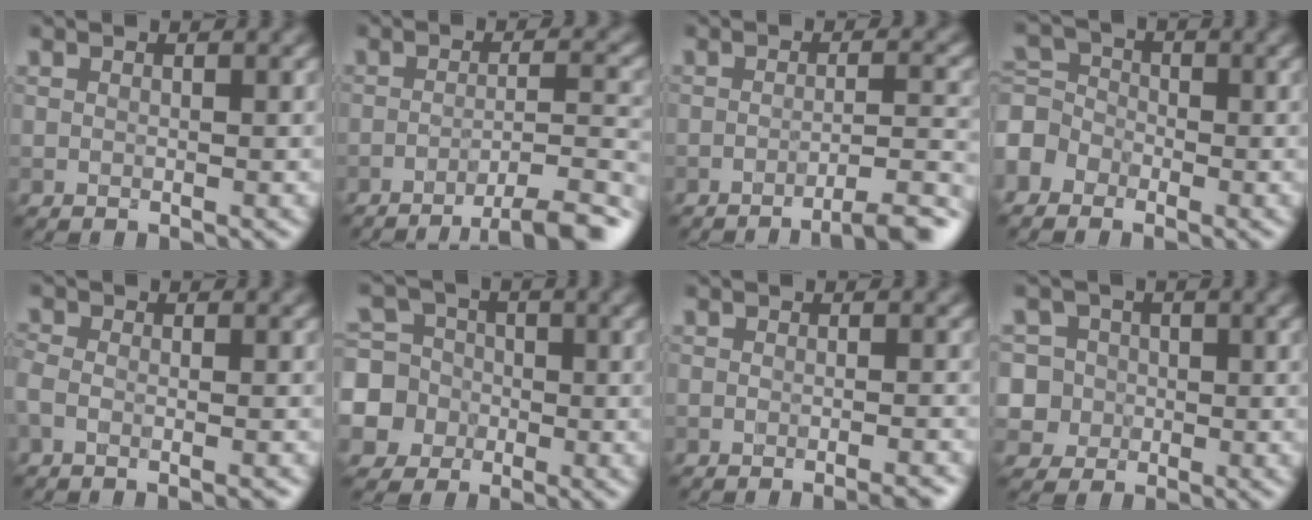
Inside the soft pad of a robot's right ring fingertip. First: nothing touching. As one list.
[{"total": 7.7, "force": [-5.5, 1.5, 5.1], "torque": [-0.065, 0.005, -0.075]}, {"total": 5.7, "force": [-3.8, 1.0, 4.1], "torque": [-0.050, 0.009, -0.056]}, {"total": 3.6, "force": [-2.1, 2.6, 1.1], "torque": [-0.026, 0.008, -0.052]}, {"total": 2.9, "force": [-1.6, 1.2, 2.1], "torque": [-0.026, -0.001, -0.028]}, {"total": 9.1, "force": [-2.7, 8.4, 2.1], "torque": [-0.064, -0.008, -0.076]}, {"total": 2.8, "force": [-1.8, 0.8, 2.0], "torque": [-0.012, 0.009, -0.025]}, {"total": 7.2, "force": [-0.5, 6.9, 1.9], "torque": [-0.036, 0.023, -0.031]}]